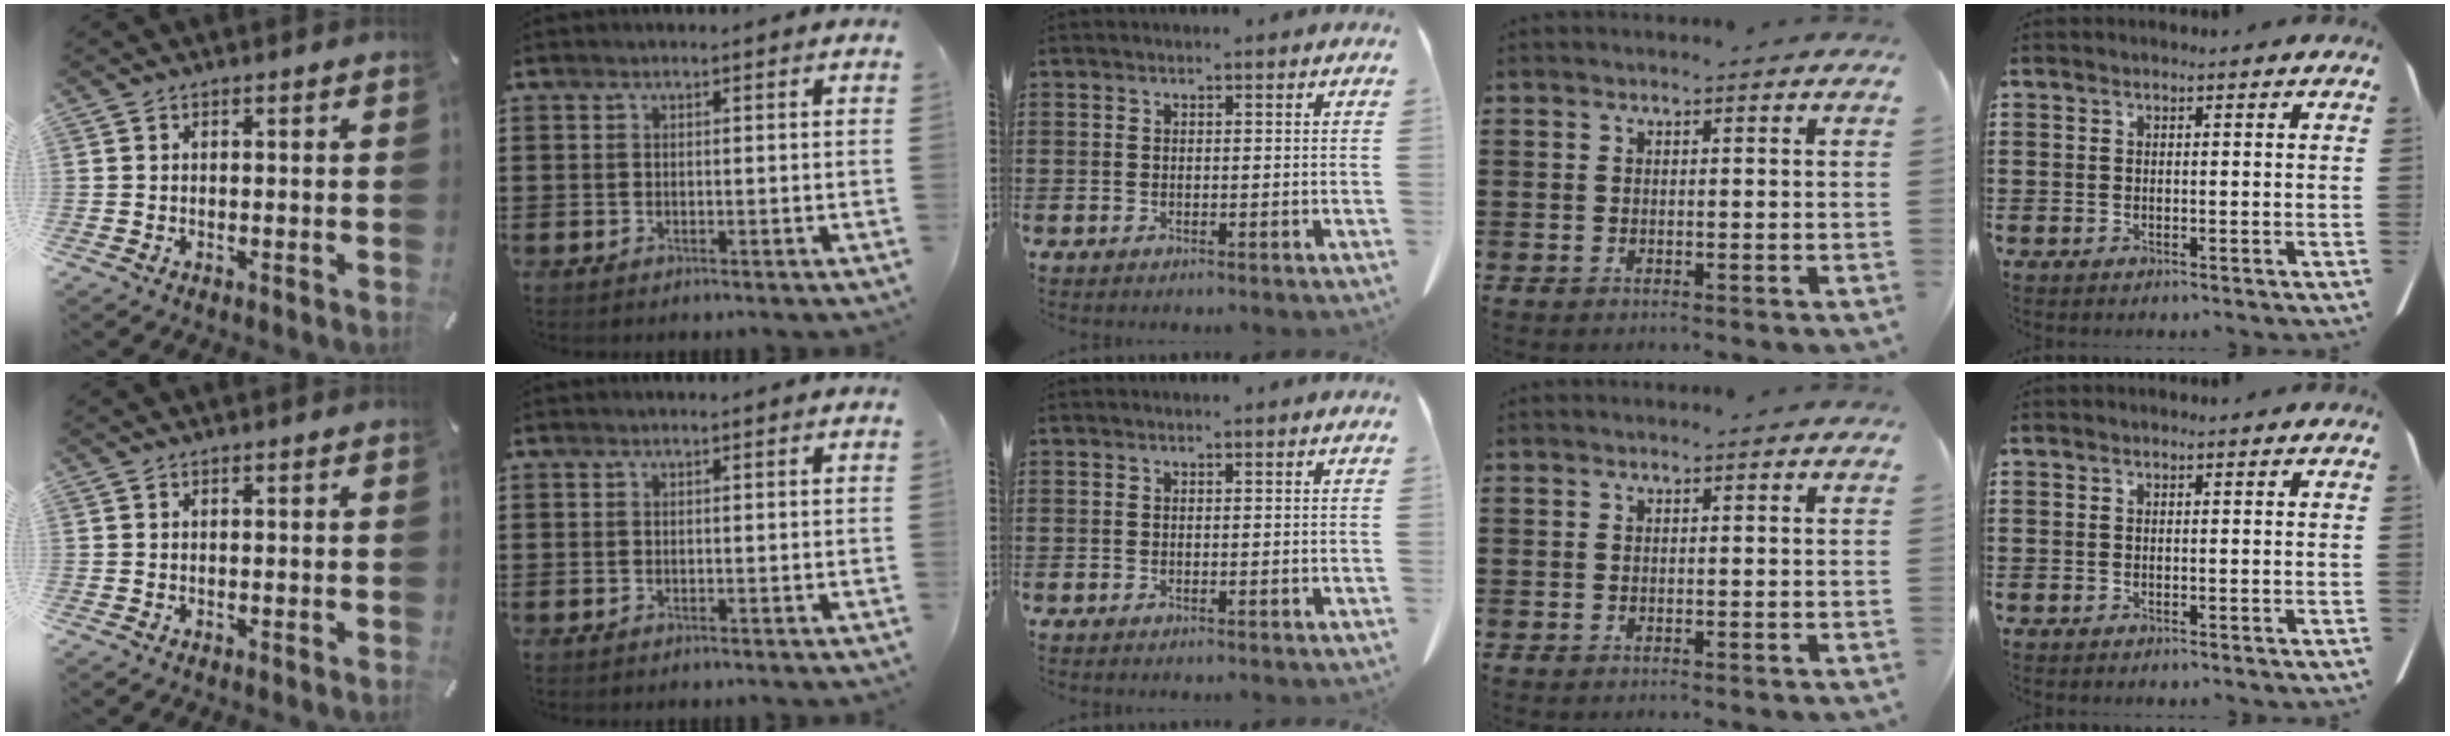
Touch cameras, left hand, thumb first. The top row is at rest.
{}